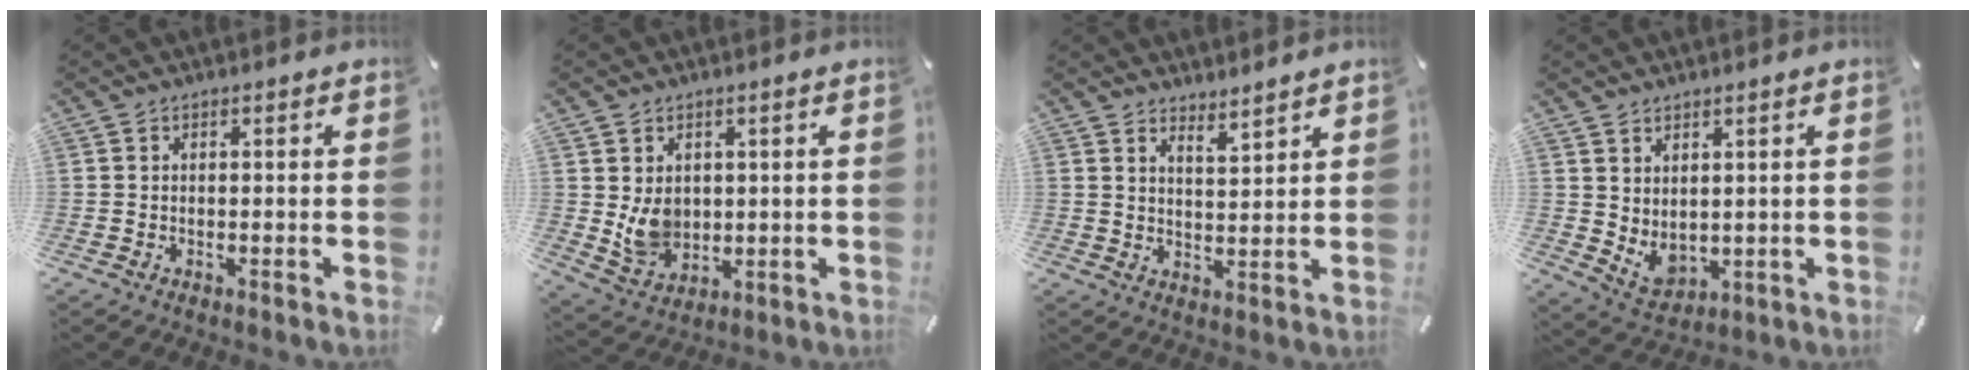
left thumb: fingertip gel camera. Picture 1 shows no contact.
{"total": 7.4, "force": [1.4, 6.4, 3.4], "torque": [-0.068, -0.015, 0.022]}
{"total": 3.8, "force": [3.8, 0.2, 0.2], "torque": [-0.004, -0.027, 0.070]}
{"total": 4.2, "force": [2.7, 2.9, 1.3], "torque": [-0.024, -0.026, 0.050]}